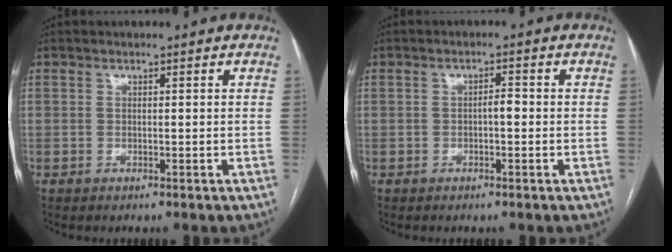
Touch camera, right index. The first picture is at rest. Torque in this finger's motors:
{"motor_torque": [0.46, 0.13, 0.12, 0.04]}